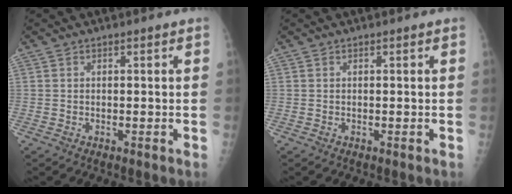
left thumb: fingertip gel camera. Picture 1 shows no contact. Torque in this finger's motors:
{"motor_torque": [0.00, 0.01, -0.03, -0.03, 0.00]}